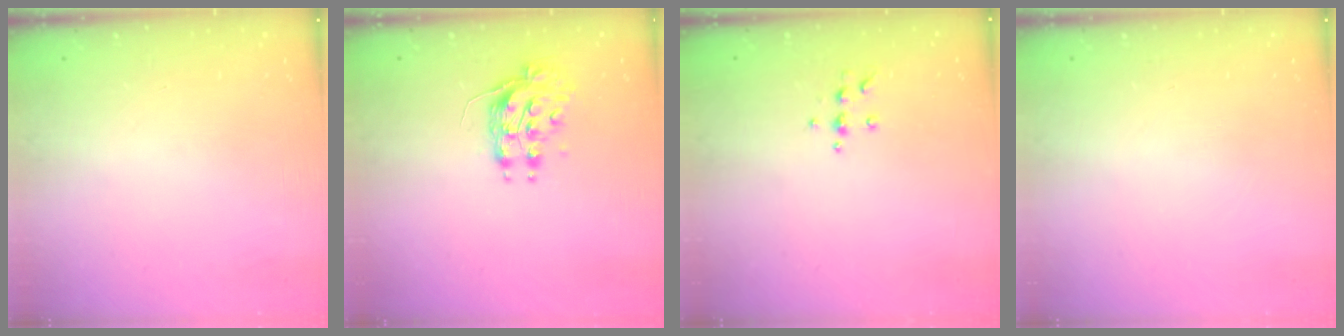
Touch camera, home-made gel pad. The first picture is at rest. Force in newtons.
{"total": 8.7, "press": 8.7, "slide": 0.4}
{"total": 5.0, "press": 4.9, "slide": 0.5}
{"total": 0.0}